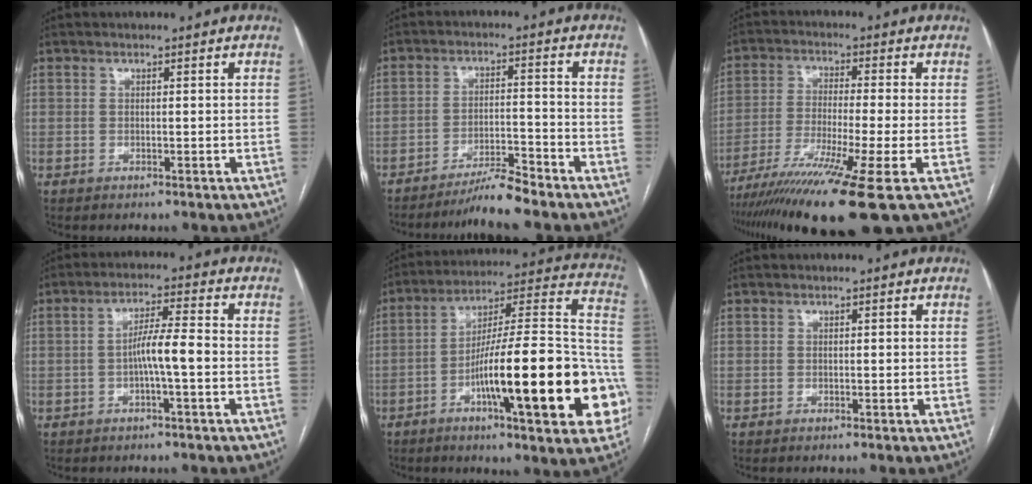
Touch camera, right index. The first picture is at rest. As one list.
[{"total": 5.5, "force": [-5.1, -0.6, 2.1], "torque": [-0.031, -0.011, -0.091]}, {"total": 14.6, "force": [-9.6, -1.6, 11.0], "torque": [-0.197, -0.043, -0.162]}, {"total": 5.5, "force": [-1.1, 0.2, 5.3], "torque": [-0.094, 0.010, -0.021]}, {"total": 26.7, "force": [-8.5, 3.3, 25.1], "torque": [-0.300, 0.011, -0.124]}, {"total": 0.0}]